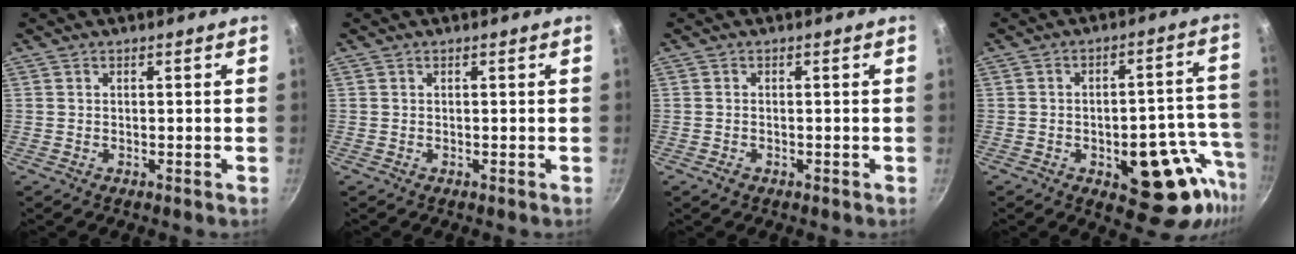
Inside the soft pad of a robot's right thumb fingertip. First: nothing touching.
{"total": 0.0}
{"total": 1.2, "force": [-0.7, 0.8, 0.6], "torque": [-0.011, 0.002, -0.010]}
{"total": 20.3, "force": [-8.8, 9.5, 15.6], "torque": [-0.128, 0.047, -0.116]}